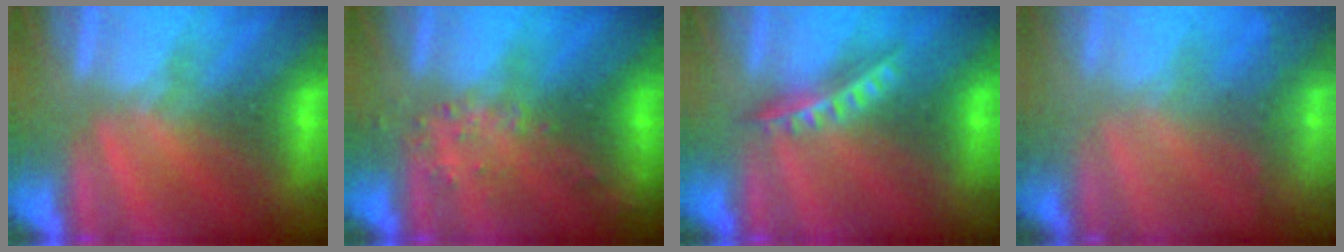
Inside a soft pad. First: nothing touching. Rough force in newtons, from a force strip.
{"total": 2.8}
{"total": 7.2}
{"total": 7.1}